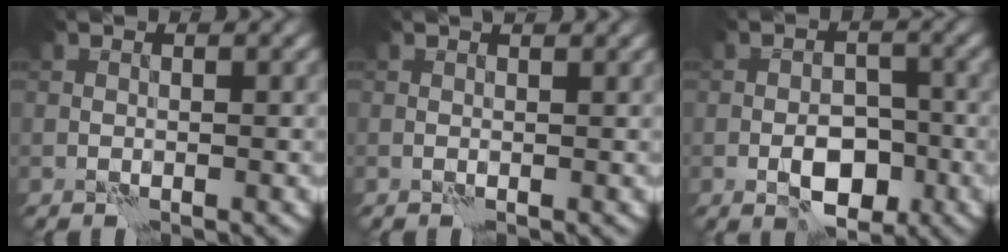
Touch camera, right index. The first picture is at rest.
{"total": 0.7, "force": [0.4, 0.1, 0.5], "torque": [-0.009, 0.003, 0.004]}
{"total": 4.8, "force": [-2.1, 2.7, 3.4], "torque": [-0.045, 0.002, -0.035]}